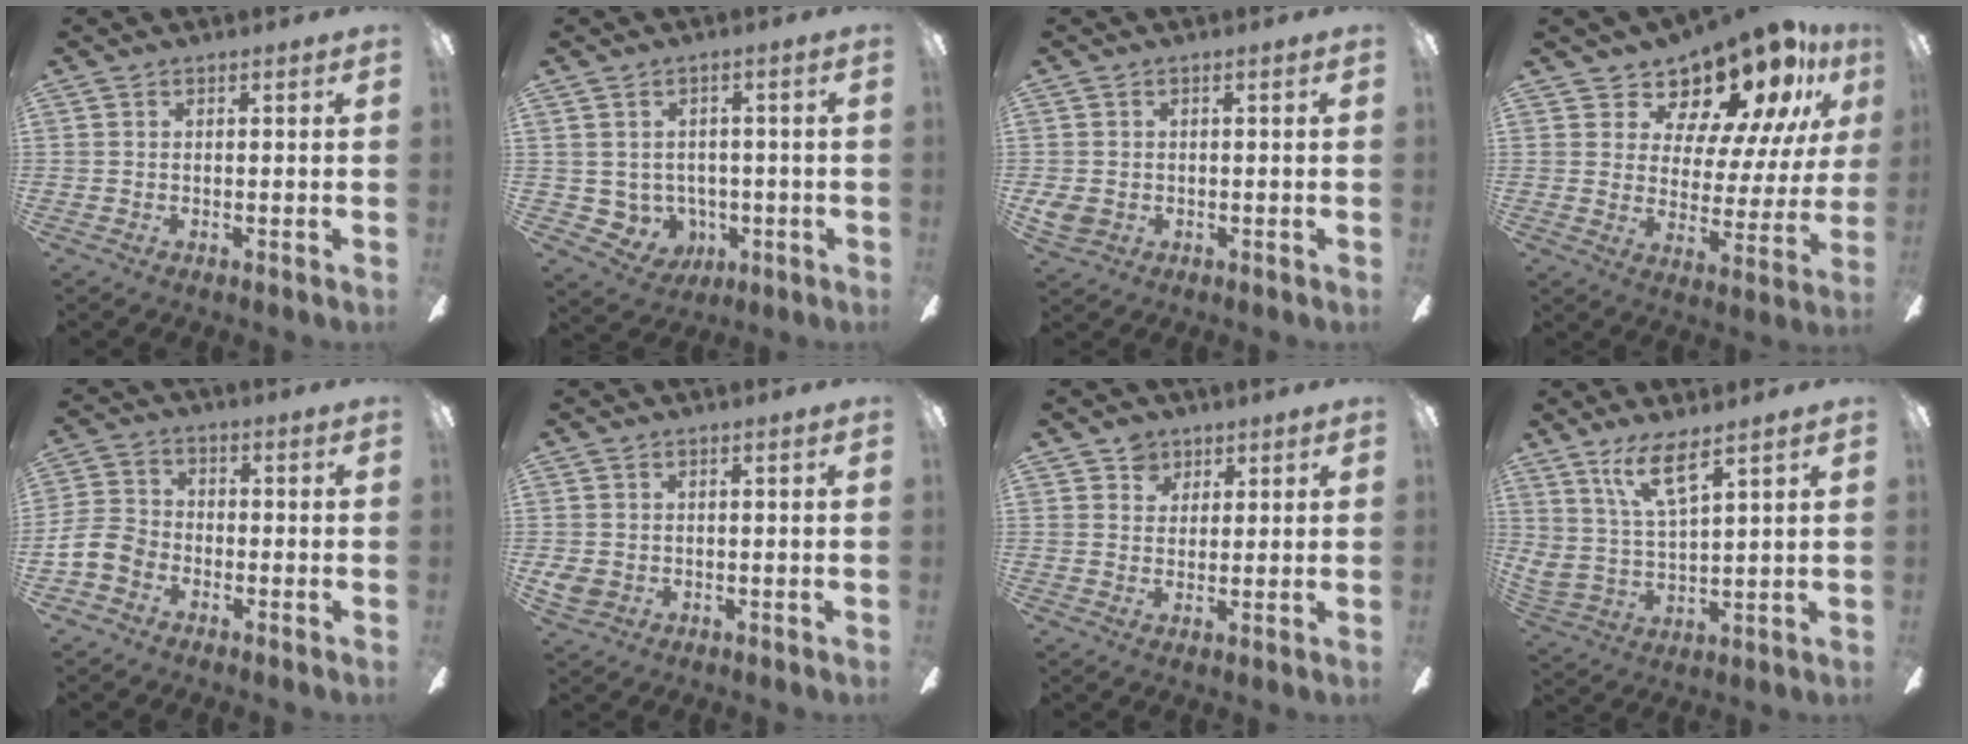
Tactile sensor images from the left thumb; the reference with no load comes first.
{"total": 5.4, "force": [0.2, 5.3, 1.0], "torque": [-0.052, -0.004, 0.013]}
{"total": 3.0, "force": [-0.8, 2.4, 1.6], "torque": [-0.041, 0.002, -0.017]}
{"total": 15.2, "force": [12.3, 6.3, 6.2], "torque": [-0.105, -0.099, 0.209]}
{"total": 7.4, "force": [-3.7, 5.4, 3.5], "torque": [-0.087, 0.023, -0.070]}
{"total": 2.7, "force": [-0.6, 2.2, 1.4], "torque": [-0.031, 0.003, -0.012]}
{"total": 4.2, "force": [2.8, 3.0, 0.5], "torque": [-0.005, -0.005, 0.051]}
{"total": 10.6, "force": [7.2, 2.8, 7.2], "torque": [-0.146, -0.027, 0.134]}